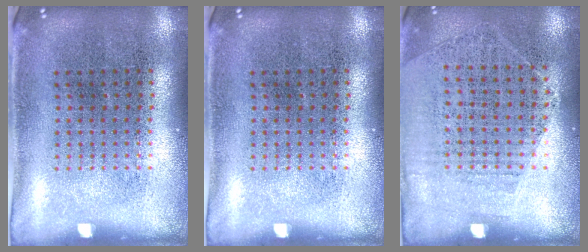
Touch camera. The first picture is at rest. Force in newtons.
{"total": 0.0}
{"total": 1.3, "press": 1.0, "slide": 0.8}